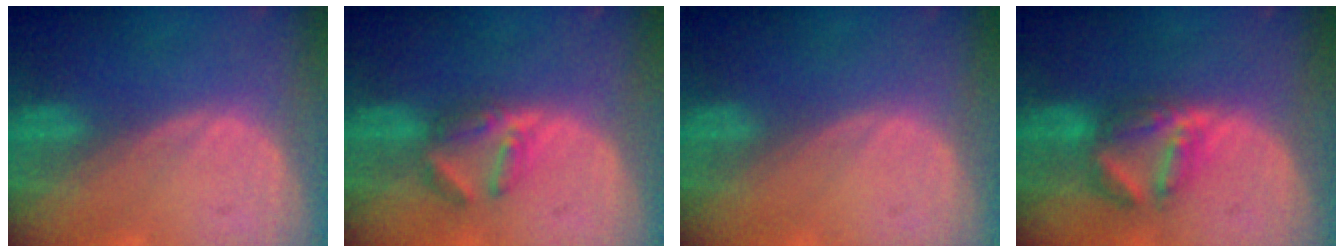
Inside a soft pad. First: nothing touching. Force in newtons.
{"total": 4.4, "press": 4.3, "slide": 1.1}
{"total": 0.0}
{"total": 5.9, "press": 5.9, "slide": 0.3}